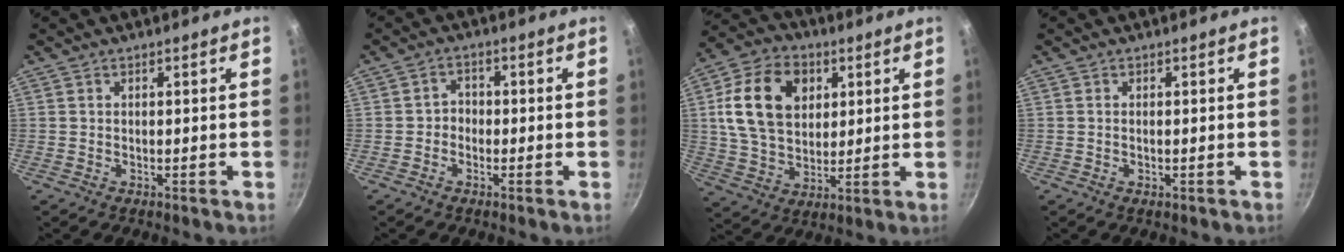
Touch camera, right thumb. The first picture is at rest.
{"total": 2.6, "force": [-0.8, 2.2, 1.1], "torque": [0.001, 0.015, -0.019]}
{"total": 16.7, "force": [4.4, 12.0, 10.8], "torque": [-0.179, -0.001, 0.074]}
{"total": 0.6, "force": [-0.2, 0.2, 0.5], "torque": [-0.010, 0.001, -0.003]}